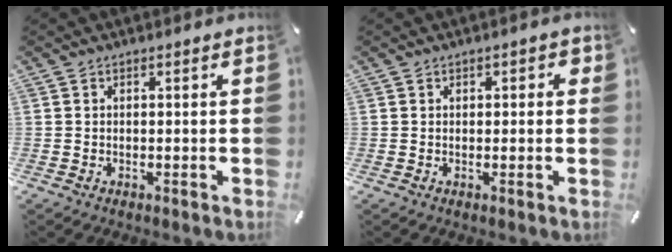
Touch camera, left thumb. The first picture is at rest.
{"total": 1.1, "force": [0.0, 0.9, 0.6], "torque": [-0.004, 0.003, -0.005]}